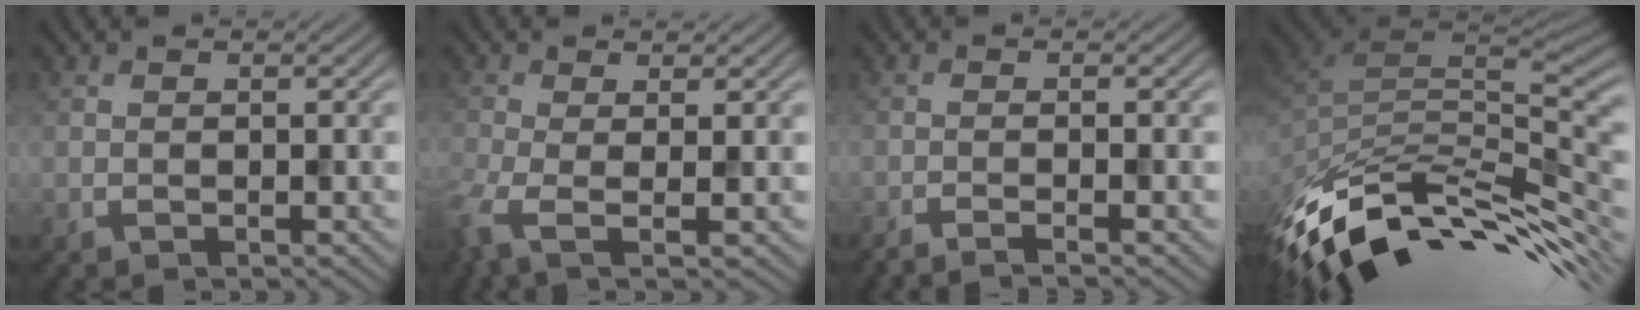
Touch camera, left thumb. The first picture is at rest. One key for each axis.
{"total": 4.3, "fx": -1.6, "fy": 1.4, "fz": 3.7, "tx": -0.091, "ty": -0.013, "tz": -0.030}
{"total": 2.7, "fx": -1.8, "fy": 0.5, "fz": 1.9, "tx": -0.011, "ty": 0.001, "tz": -0.044}
{"total": 12.7, "fx": -7.3, "fy": 5.9, "fz": 8.6, "tx": -0.191, "ty": -0.012, "tz": -0.111}